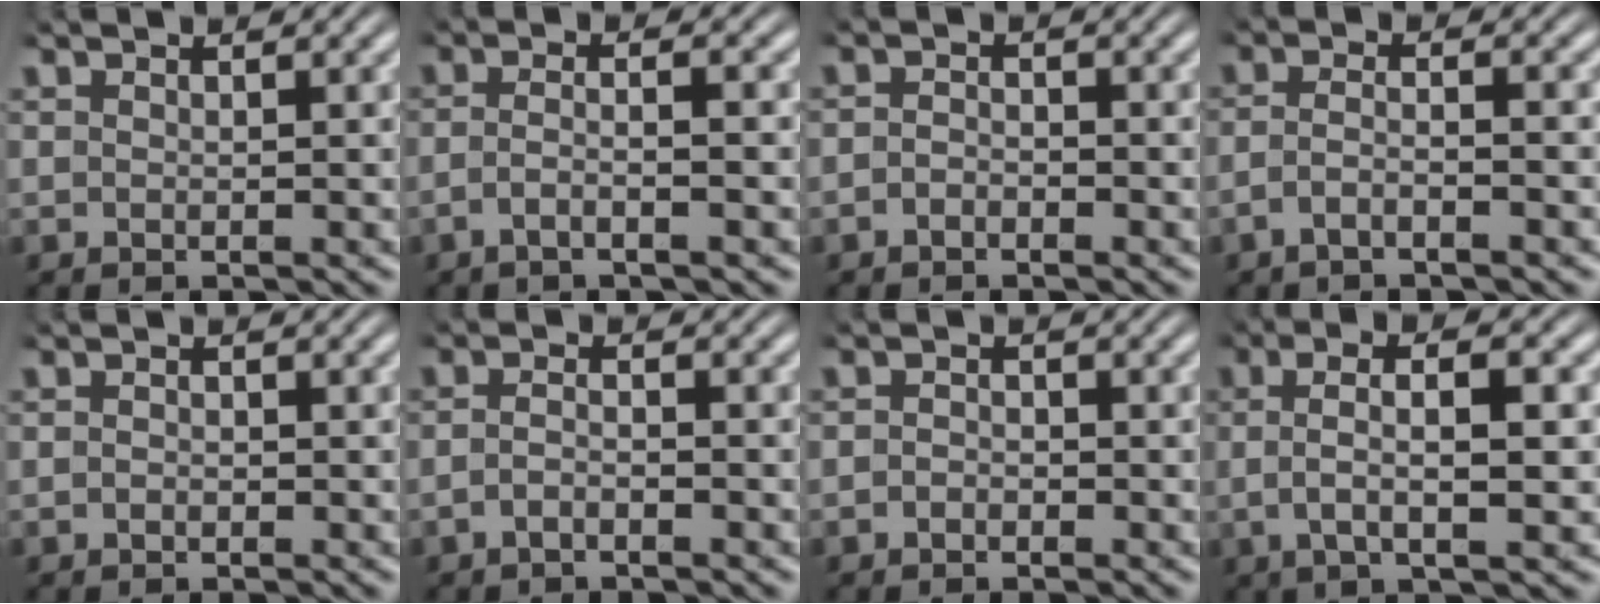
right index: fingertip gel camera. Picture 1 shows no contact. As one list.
[{"total": 2.8, "force": [-1.5, 0.0, 2.3], "torque": [-0.050, -0.012, -0.020]}, {"total": 1.4, "force": [-1.3, 0.5, 0.2], "torque": [-0.002, -0.008, -0.023]}, {"total": 2.8, "force": [-1.9, 0.5, 2.0], "torque": [-0.044, -0.012, -0.030]}, {"total": 0.6, "force": [-0.6, 0.1, 0.2], "torque": [-0.008, -0.006, -0.008]}, {"total": 1.8, "force": [-1.3, 0.3, 1.1], "torque": [-0.025, -0.007, -0.023]}, {"total": 1.1, "force": [-1.0, 0.5, 0.1], "torque": [0.000, -0.007, -0.017]}, {"total": 5.0, "force": [0.8, 1.6, 4.7], "torque": [-0.080, 0.009, 0.008]}]